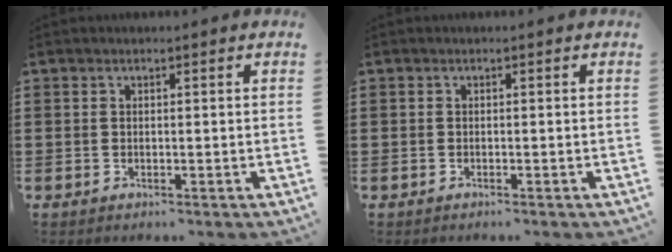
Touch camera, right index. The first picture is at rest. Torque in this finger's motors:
{"motor_torque": [-0.09, 0.16, 0.01, 0.01]}